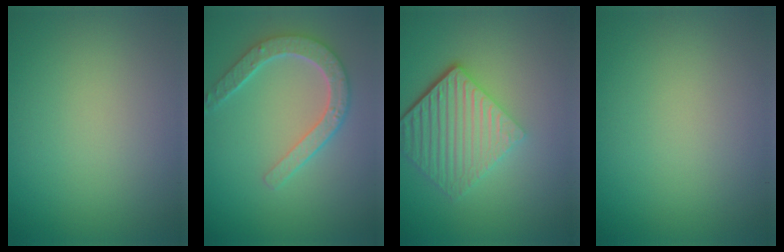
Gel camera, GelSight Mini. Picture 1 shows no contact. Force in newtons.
{"total": 4.4, "press": 3.7, "slide": 2.5}
{"total": 5.8, "press": 4.2, "slide": 4.0}
{"total": 0.0}